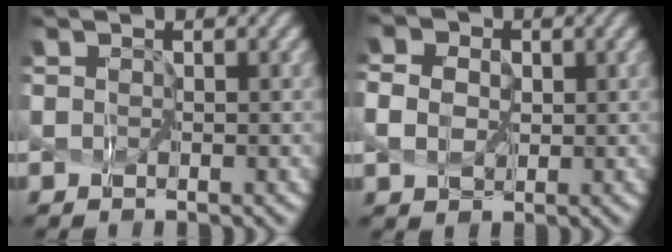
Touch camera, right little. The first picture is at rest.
{"total": 3.6, "force": [0.1, 3.0, 2.0], "torque": [-0.057, 0.007, -0.002]}